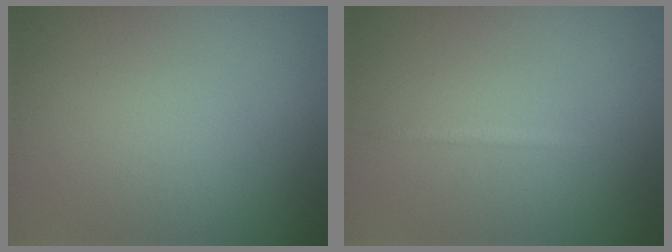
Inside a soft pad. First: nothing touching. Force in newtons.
{"total": 0.7, "press": 0.7, "slide": 0.1}